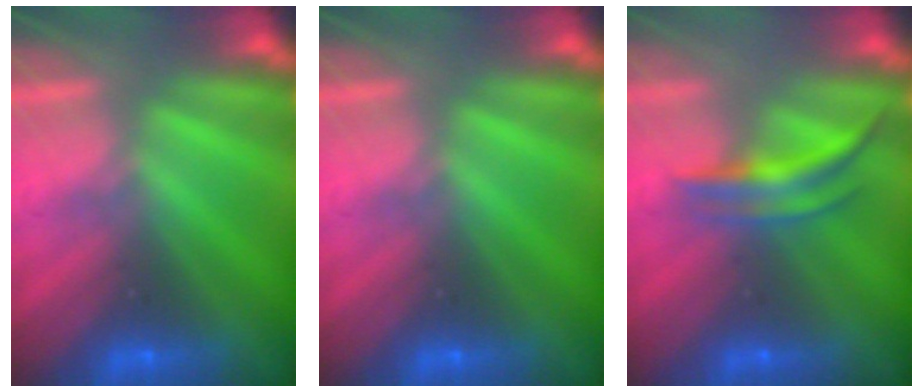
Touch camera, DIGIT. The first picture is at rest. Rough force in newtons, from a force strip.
{"total": 0.0}
{"total": 3.7}